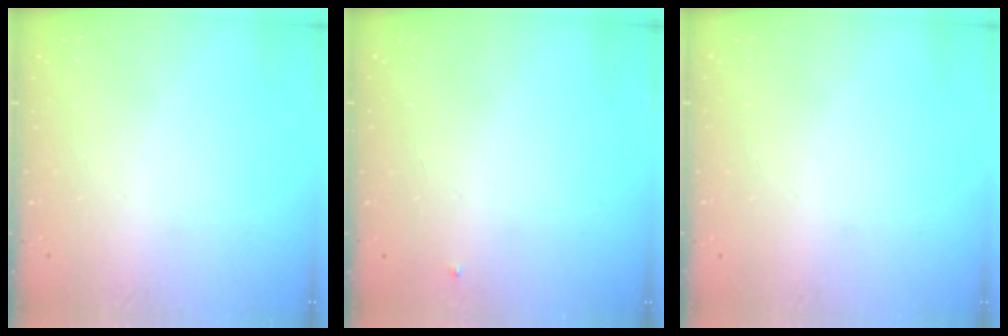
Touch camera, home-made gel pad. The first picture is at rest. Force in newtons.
{"total": 3.0, "press": 2.9, "slide": 0.4}
{"total": 0.0}